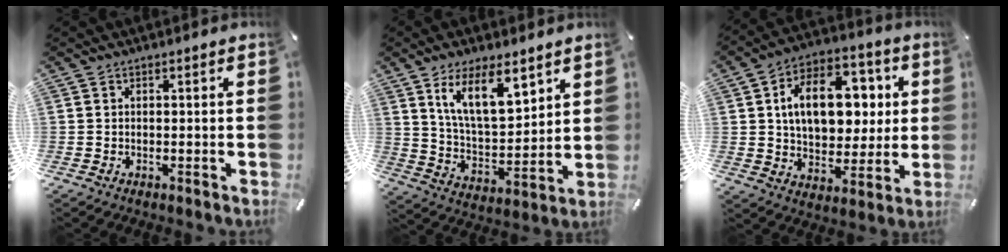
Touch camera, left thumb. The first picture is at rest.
{"total": 14.9, "force": [9.3, 6.8, 9.4], "torque": [-0.169, -0.037, 0.168]}
{"total": 17.2, "force": [3.5, 11.8, 12.0], "torque": [-0.188, 0.006, 0.065]}